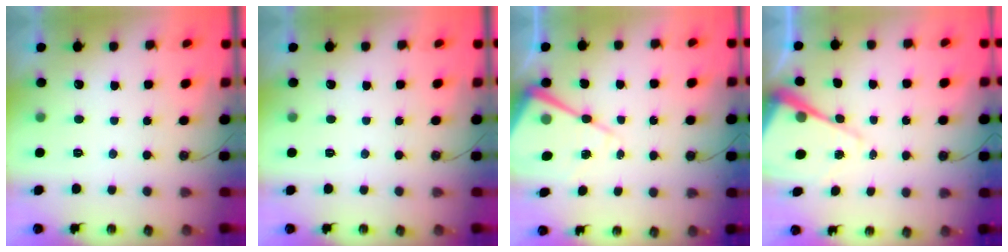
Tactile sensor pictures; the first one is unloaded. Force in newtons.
{"total": 0.0}
{"total": 12.6, "press": 12.5, "slide": 1.1}
{"total": 11.4, "press": 11.4, "slide": 1.0}